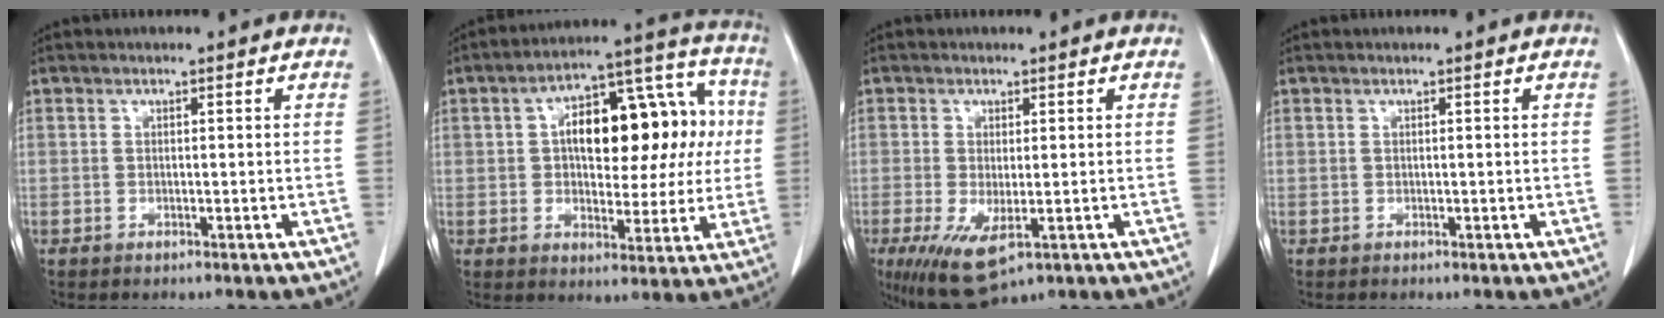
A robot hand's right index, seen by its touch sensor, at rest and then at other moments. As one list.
[{"total": 17.6, "force": [2.3, 8.5, 15.2], "torque": [-0.216, 0.055, 0.036]}, {"total": 7.8, "force": [-3.1, 2.6, 6.7], "torque": [-0.124, -0.027, -0.040]}, {"total": 0.0}]